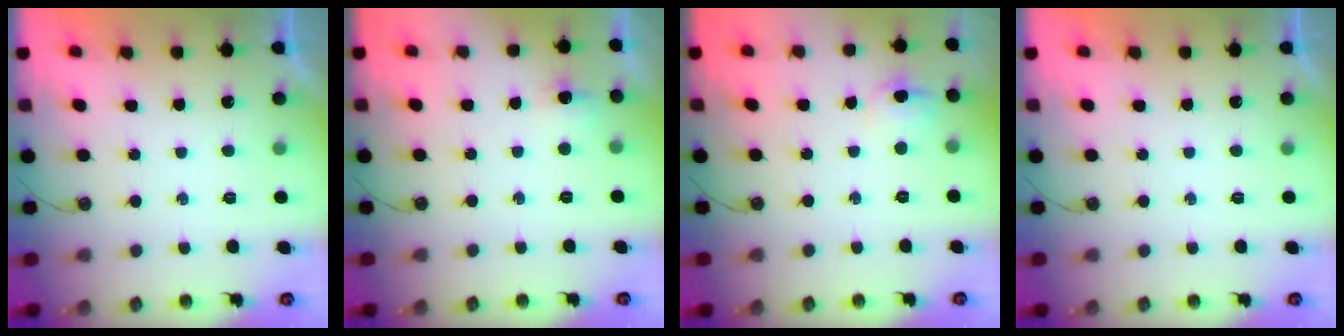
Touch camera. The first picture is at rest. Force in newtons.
{"total": 5.4, "press": 5.4, "slide": 0.8}
{"total": 4.8, "press": 4.4, "slide": 1.9}
{"total": 0.0}